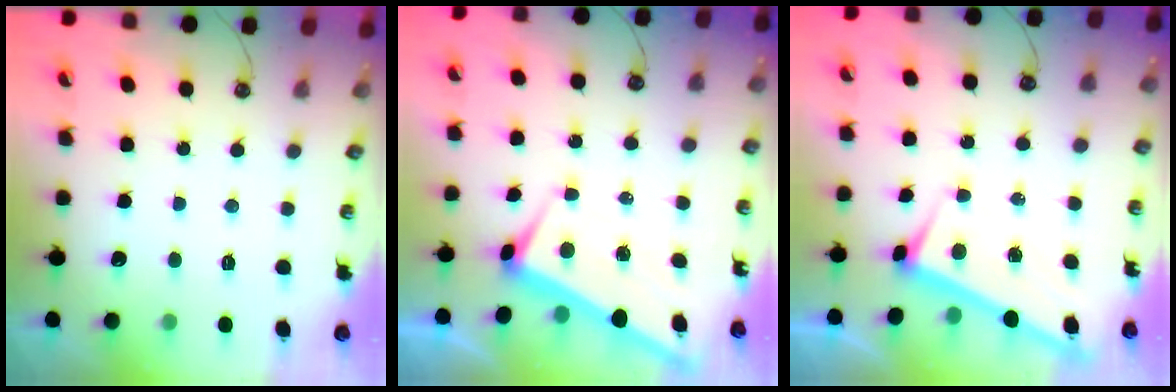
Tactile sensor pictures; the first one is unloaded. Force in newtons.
{"total": 2.8, "press": 2.7, "slide": 0.6}
{"total": 3.1, "press": 3.1, "slide": 0.1}